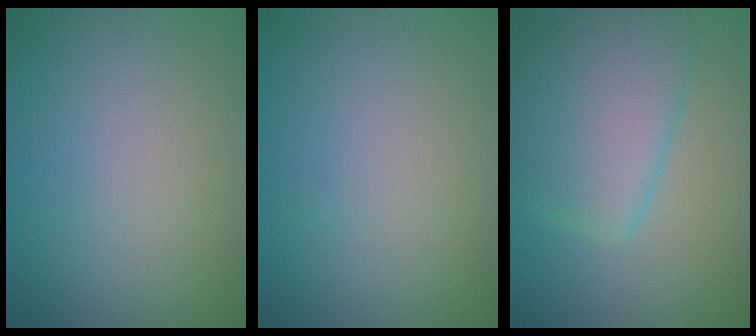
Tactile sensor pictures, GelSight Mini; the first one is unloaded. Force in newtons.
{"total": 0.0}
{"total": 6.3, "press": 6.2, "slide": 0.5}